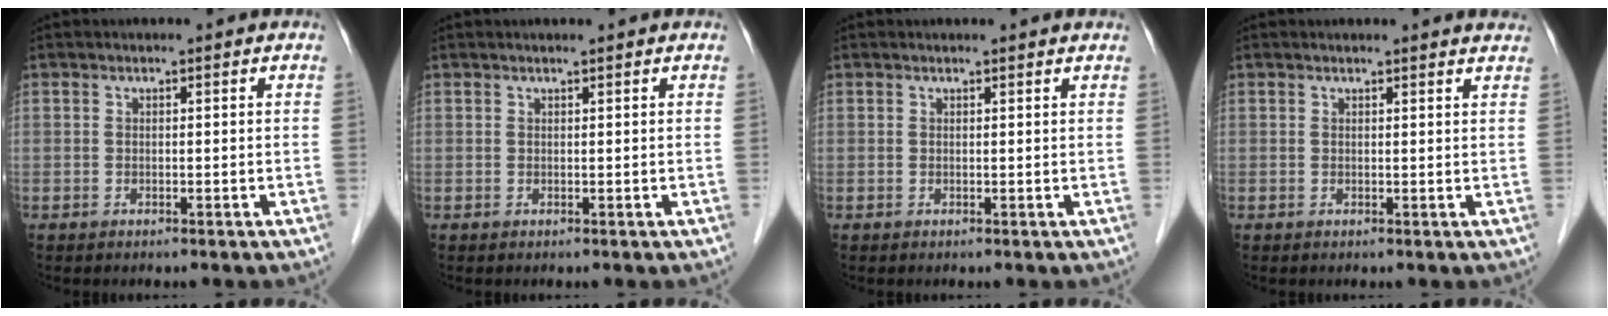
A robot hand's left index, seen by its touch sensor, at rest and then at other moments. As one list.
[{"total": 0.9, "force": [0.8, -0.1, 0.4], "torque": [-0.008, 0.007, 0.015]}, {"total": 2.1, "force": [2.1, 0.1, 0.5], "torque": [-0.013, 0.007, 0.019]}, {"total": 4.3, "force": [4.2, 0.4, 0.9], "torque": [-0.012, -0.001, 0.031]}]